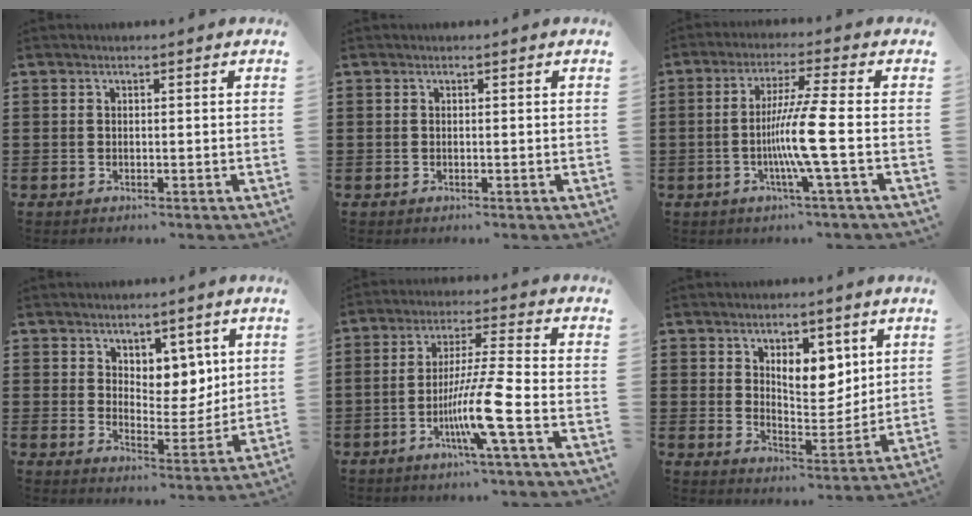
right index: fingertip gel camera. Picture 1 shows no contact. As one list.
[{"total": 0.0}, {"total": 8.0, "force": [-1.8, -0.8, 7.7], "torque": [-0.147, -0.018, -0.038]}, {"total": 5.6, "force": [3.8, 3.9, 1.4], "torque": [-0.032, -0.009, 0.068]}, {"total": 9.9, "force": [-4.2, -0.3, 9.0], "torque": [-0.176, -0.014, -0.082]}, {"total": 6.9, "force": [3.7, 3.9, 4.4], "torque": [-0.069, -0.012, 0.061]}]